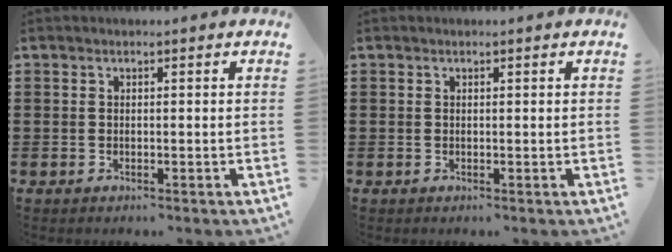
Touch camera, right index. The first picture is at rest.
{"total": 0.0}